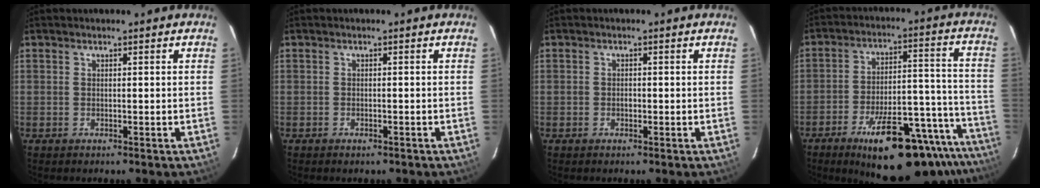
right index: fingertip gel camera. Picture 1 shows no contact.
{"total": 1.3, "force": [-1.0, 0.7, 0.5], "torque": [-0.010, 0.000, -0.013]}
{"total": 0.8, "force": [-0.3, 0.7, 0.3], "torque": [-0.005, 0.001, -0.006]}
{"total": 26.5, "force": [-20.1, 7.9, 15.3], "torque": [-0.189, 0.017, -0.270]}